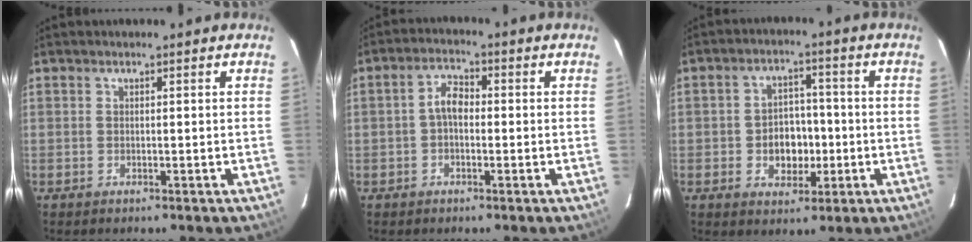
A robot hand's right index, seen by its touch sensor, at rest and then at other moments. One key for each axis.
{"total": 3.6, "fx": -0.5, "fy": 2.2, "fz": 2.8, "tx": -0.053, "ty": 0.015, "tz": -0.009}
{"total": 7.1, "fx": -1.6, "fy": 5.5, "fz": 4.1, "tx": -0.084, "ty": 0.014, "tz": -0.016}